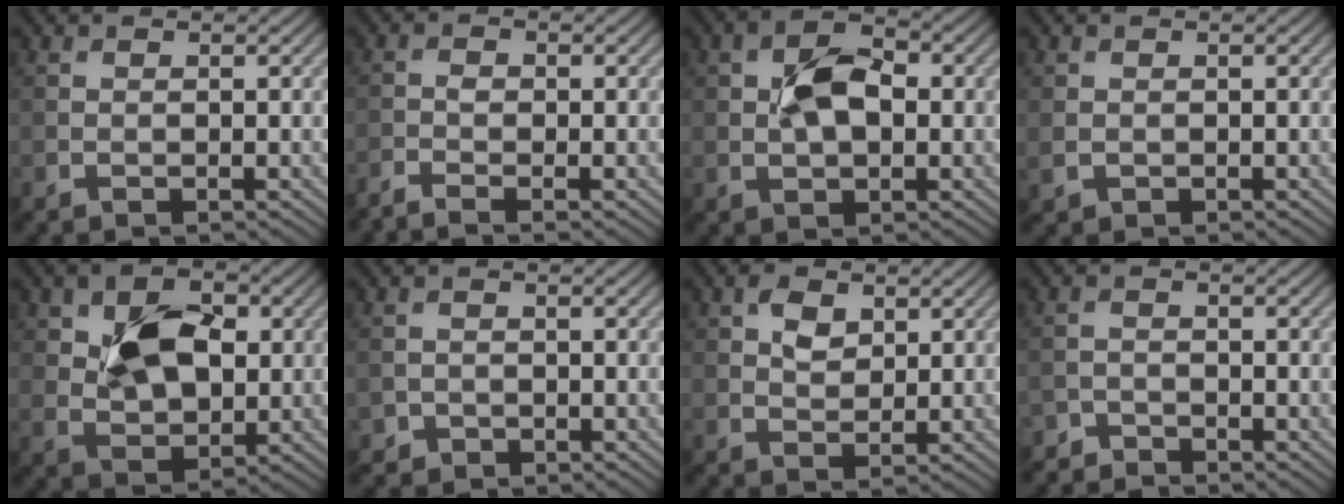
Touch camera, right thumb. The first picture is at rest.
{"total": 2.1, "force": [-1.5, 0.4, 1.3], "torque": [-0.031, -0.002, -0.039]}
{"total": 6.2, "force": [0.5, 3.7, 4.9], "torque": [-0.093, 0.004, 0.004]}
{"total": 1.3, "force": [0.0, 1.2, 0.6], "torque": [-0.018, -0.006, 0.001]}
{"total": 8.6, "force": [1.8, 5.6, 6.3], "torque": [-0.117, 0.003, 0.031]}
{"total": 1.3, "force": [-0.8, 1.0, 0.1], "torque": [0.003, -0.002, -0.018]}
{"total": 3.0, "force": [1.3, 2.0, 1.9], "torque": [-0.037, 0.000, 0.023]}
{"total": 2.2, "force": [-2.1, 0.6, 0.0], "torque": [0.004, 0.000, -0.047]}